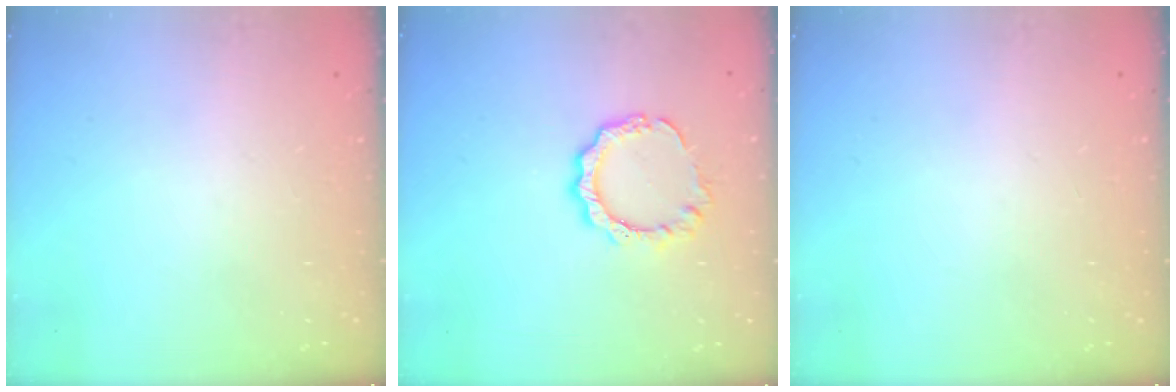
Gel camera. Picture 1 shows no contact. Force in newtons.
{"total": 8.8, "press": 8.8, "slide": 0.8}
{"total": 0.0}